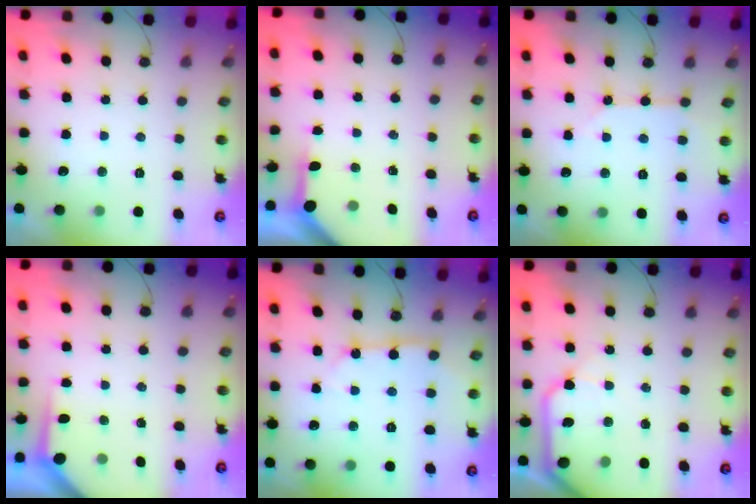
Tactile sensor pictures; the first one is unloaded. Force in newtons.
{"total": 3.5, "press": 3.4, "slide": 0.4}
{"total": 3.1, "press": 3.1, "slide": 0.3}
{"total": 3.6, "press": 3.5, "slide": 0.4}
{"total": 5.0, "press": 5.0, "slide": 0.6}
{"total": 11.7, "press": 11.5, "slide": 1.8}